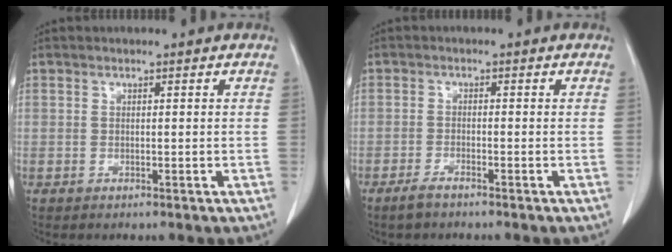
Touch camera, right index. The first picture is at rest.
{"total": 2.3, "force": [-1.9, 0.4, 1.3], "torque": [-0.031, -0.003, -0.036]}